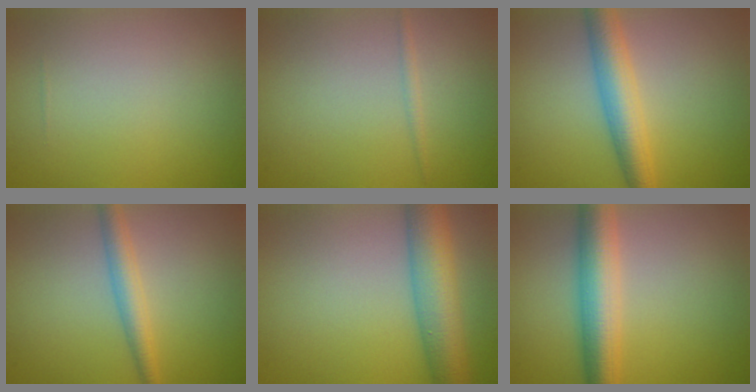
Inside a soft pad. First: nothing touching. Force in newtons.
{"total": 0.8, "press": 0.8, "slide": 0.0}
{"total": 5.0, "press": 5.0, "slide": 0.0}
{"total": 2.8, "press": 2.8, "slide": 0.0}
{"total": 7.4, "press": 7.4, "slide": 0.3}
{"total": 6.3, "press": 6.3, "slide": 0.1}